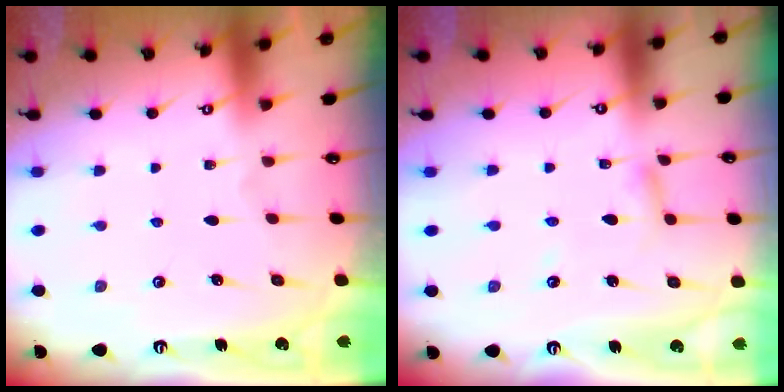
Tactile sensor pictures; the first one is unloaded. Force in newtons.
{"total": 2.8, "press": 2.7, "slide": 0.3}